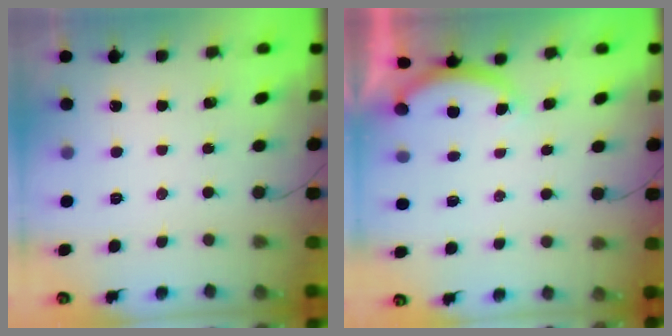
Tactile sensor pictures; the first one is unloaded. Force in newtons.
{"total": 3.2, "press": 3.2, "slide": 0.6}